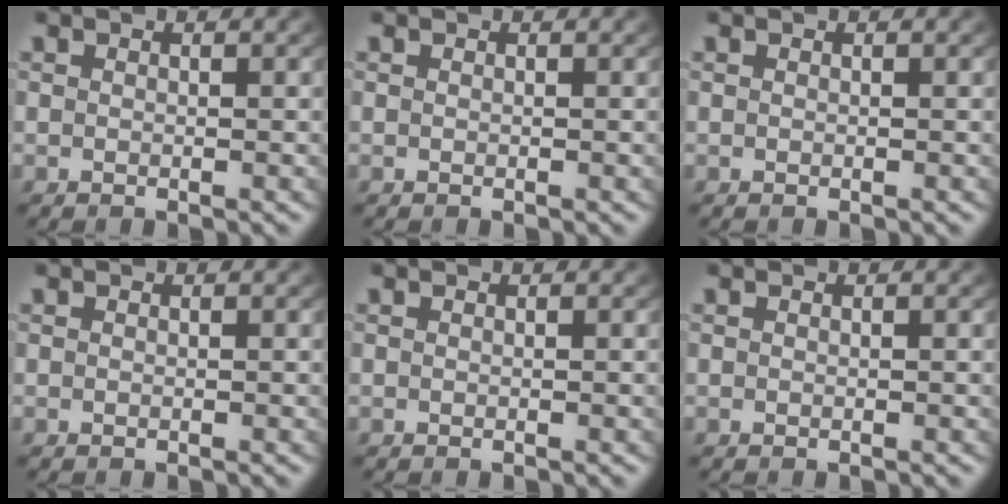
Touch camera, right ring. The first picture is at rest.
{"total": 0.0}
{"total": 0.0}
{"total": 0.0}
{"total": 0.0}
{"total": 0.0}